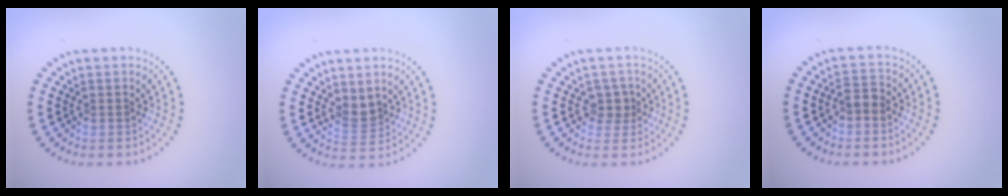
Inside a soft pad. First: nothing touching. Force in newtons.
{"total": 1.8, "press": 1.5, "slide": 1.1}
{"total": 1.8, "press": 1.5, "slide": 1.0}
{"total": 1.4, "press": 1.3, "slide": 0.6}